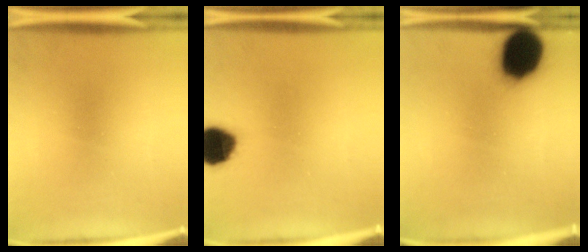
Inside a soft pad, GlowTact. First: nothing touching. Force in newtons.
{"total": 11.1}
{"total": 14.7}